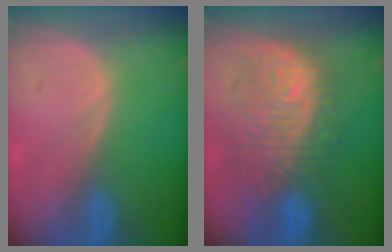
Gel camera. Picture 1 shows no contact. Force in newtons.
{"total": 10.4, "press": 10.1, "slide": 2.6}